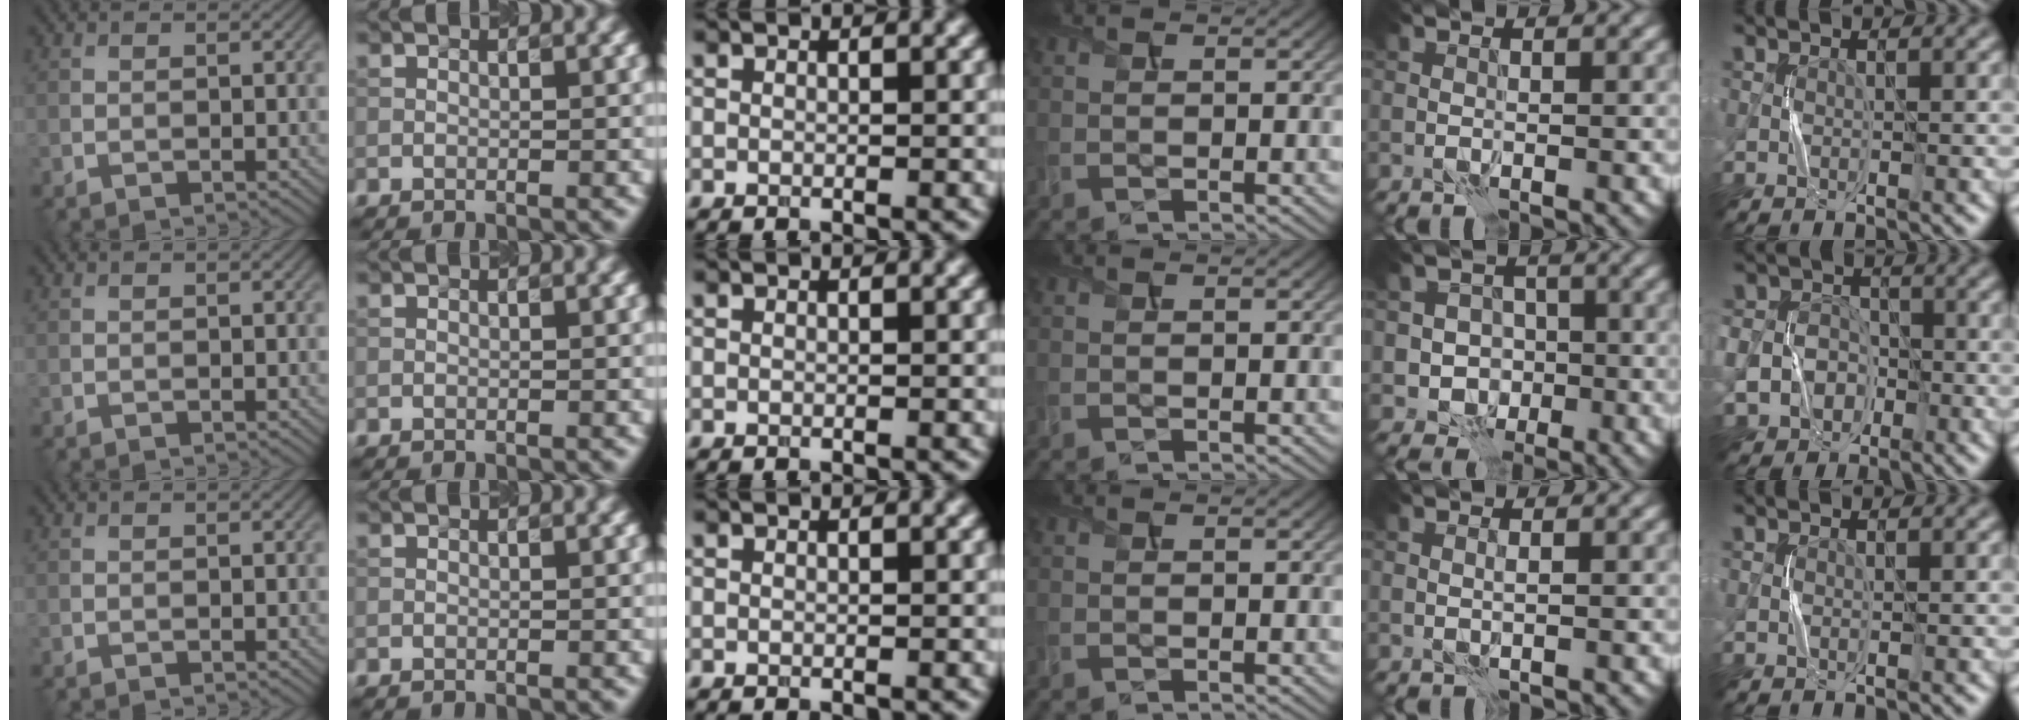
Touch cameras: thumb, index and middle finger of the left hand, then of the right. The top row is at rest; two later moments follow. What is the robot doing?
{"motion": "press", "object": "gel pad"}